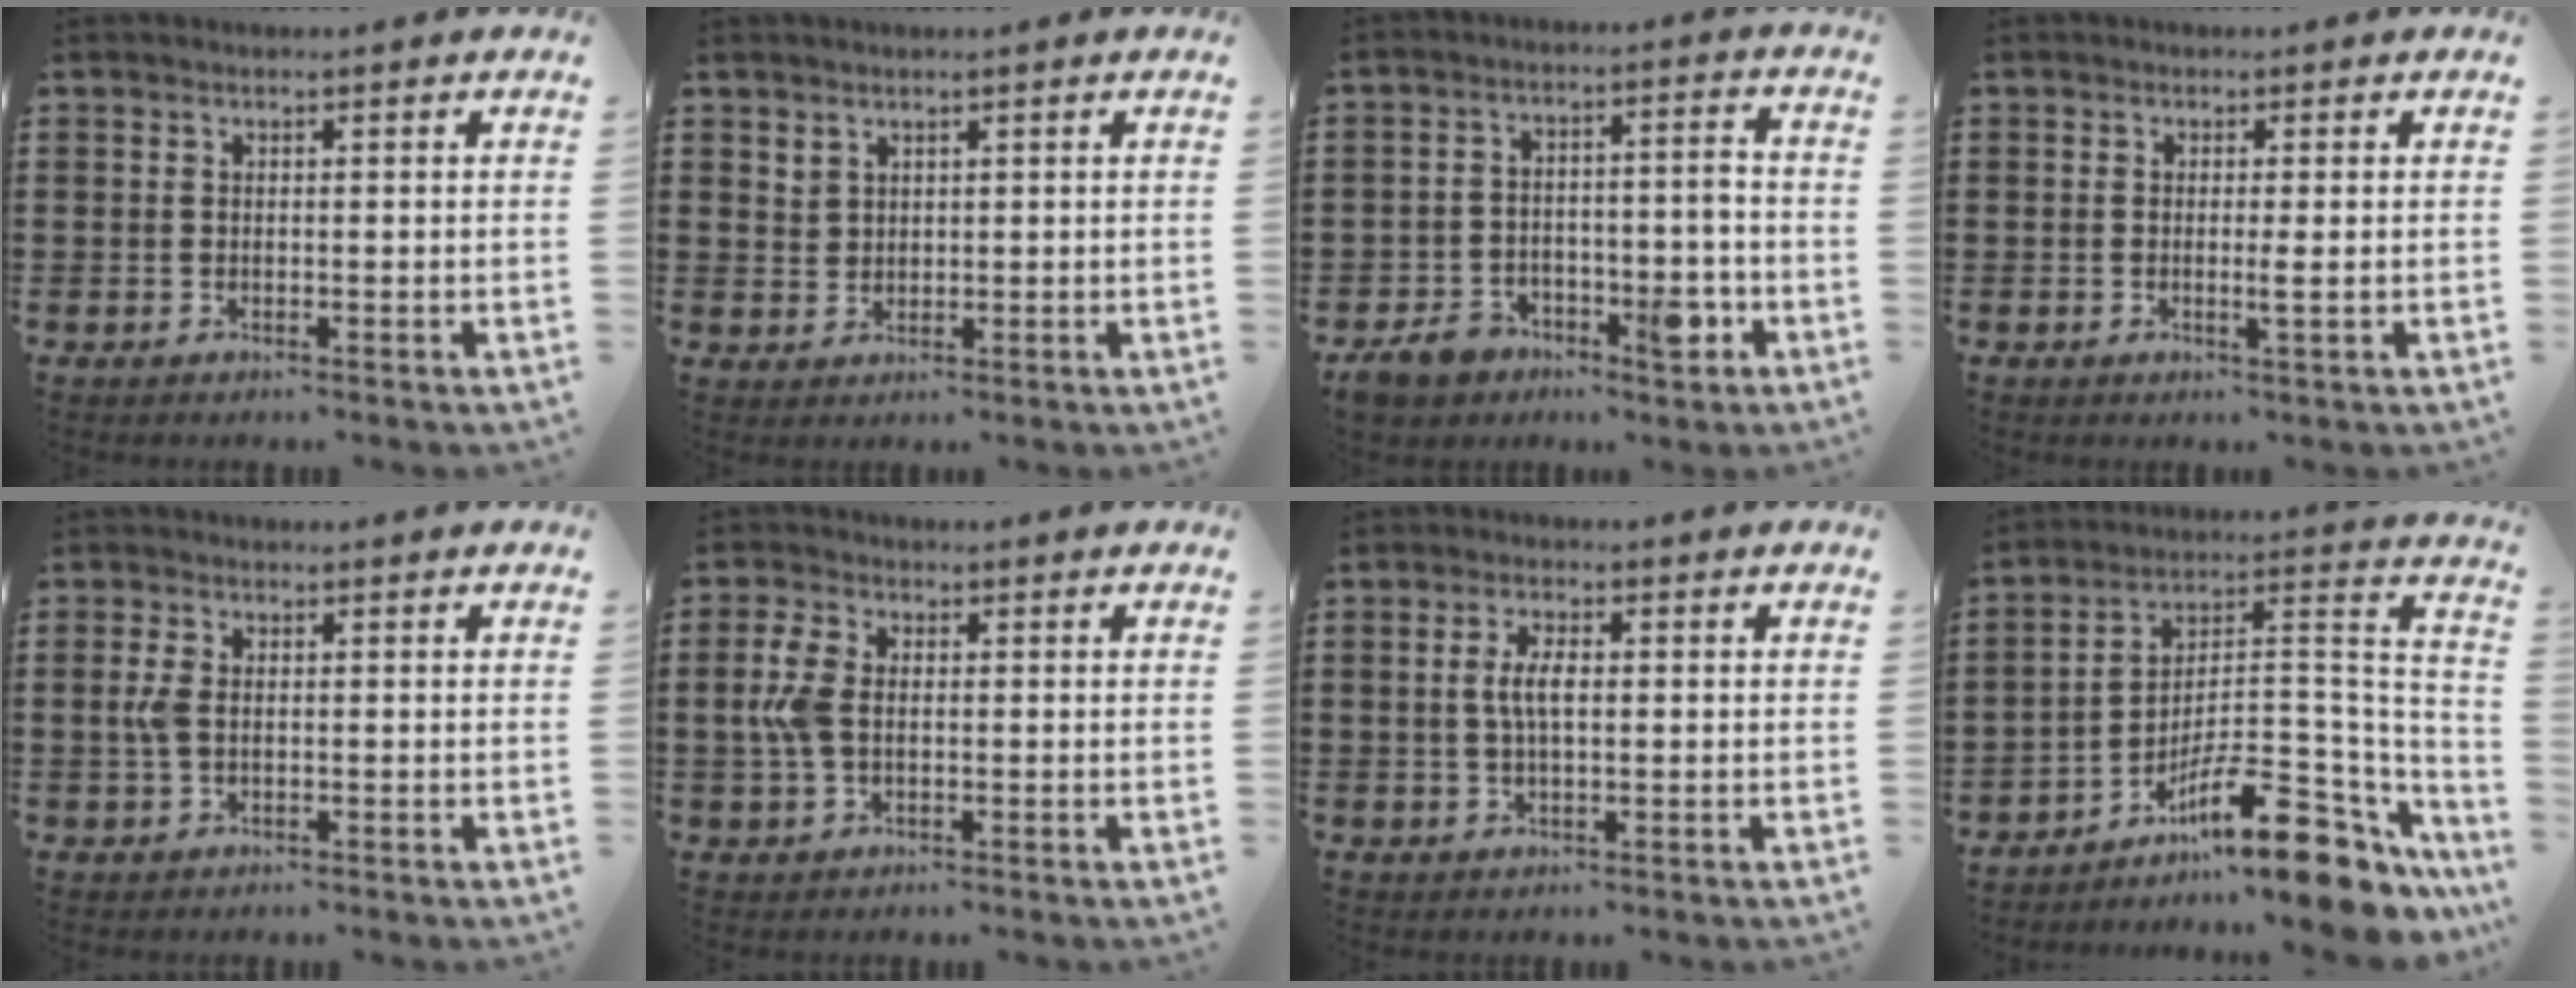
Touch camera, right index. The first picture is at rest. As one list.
[{"total": 2.1, "force": [1.7, 1.2, 0.1], "torque": [-0.006, 0.003, 0.034]}, {"total": 8.6, "force": [-4.8, 3.9, 6.0], "torque": [-0.098, 0.023, -0.083]}, {"total": 1.6, "force": [-0.3, -0.1, 1.5], "torque": [-0.027, -0.006, -0.006]}, {"total": 3.0, "force": [0.0, 1.6, 2.5], "torque": [-0.073, -0.003, -0.008]}, {"total": 5.0, "force": [0.1, 3.0, 4.0], "torque": [-0.109, 0.000, -0.008]}, {"total": 3.8, "force": [0.1, 1.3, 3.6], "torque": [-0.076, -0.002, -0.003]}, {"total": 13.9, "force": [-9.6, 3.3, 9.6], "torque": [-0.146, 0.018, -0.170]}]